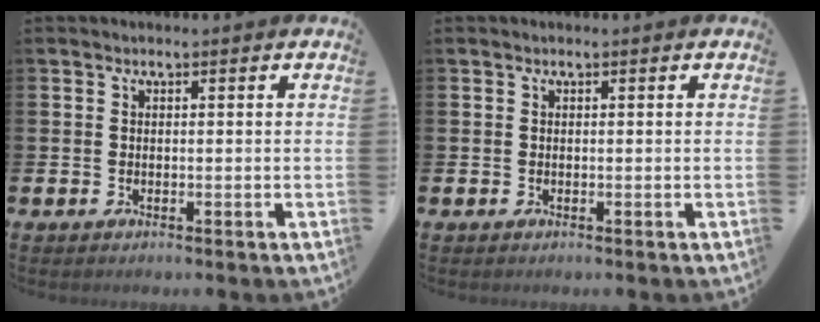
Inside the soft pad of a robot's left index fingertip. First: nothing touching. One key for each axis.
{"total": 0.0}